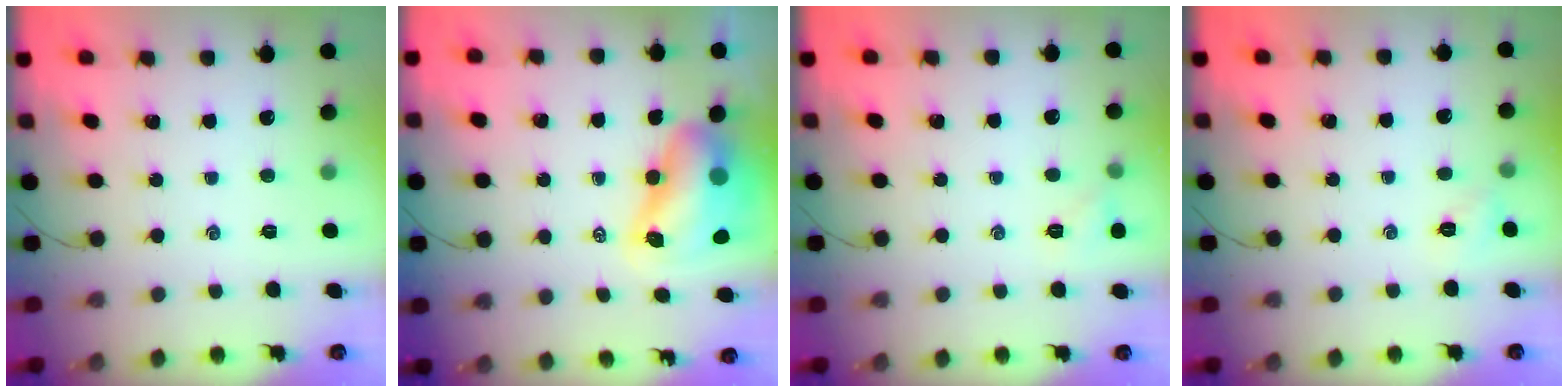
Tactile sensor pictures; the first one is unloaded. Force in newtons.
{"total": 9.7, "press": 9.3, "slide": 2.8}
{"total": 4.9, "press": 4.7, "slide": 1.6}
{"total": 2.6, "press": 2.6, "slide": 0.6}